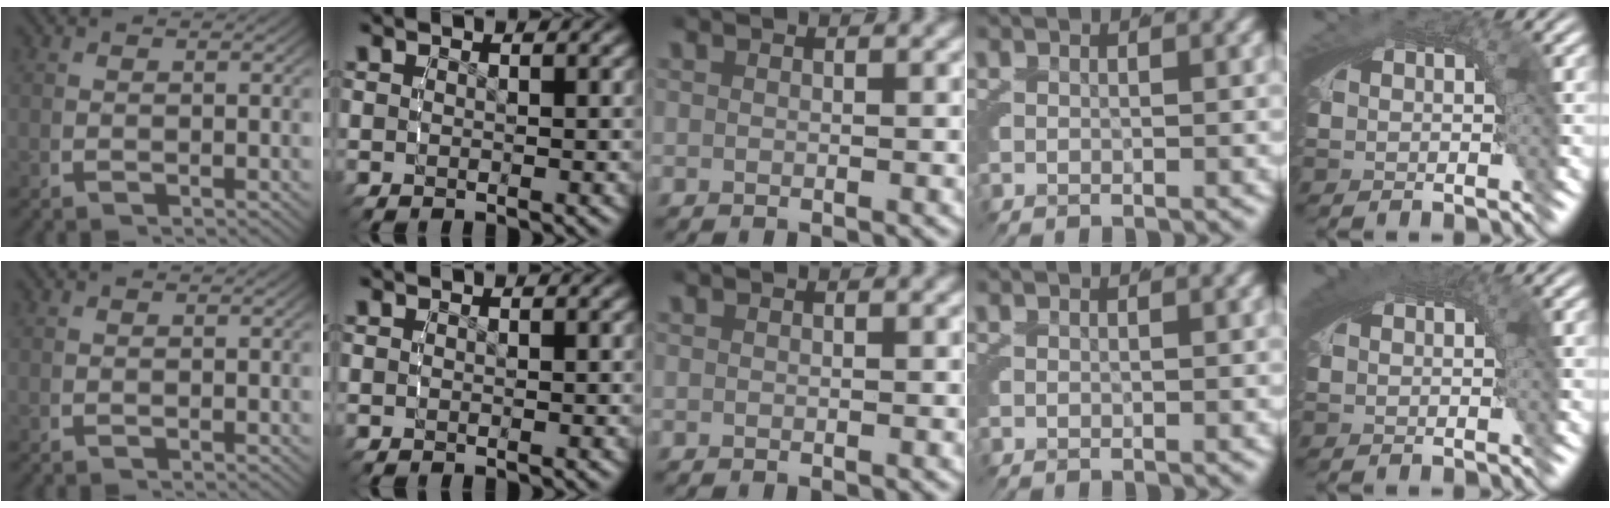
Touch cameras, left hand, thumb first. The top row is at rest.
{"little": {"total": 1.7, "force": [0.8, 0.2, 1.5], "torque": [-0.017, 0.006, 0.012]}}